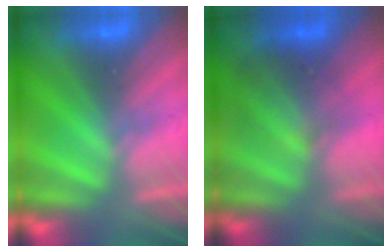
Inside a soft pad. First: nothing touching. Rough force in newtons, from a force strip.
{"total": 2.0}